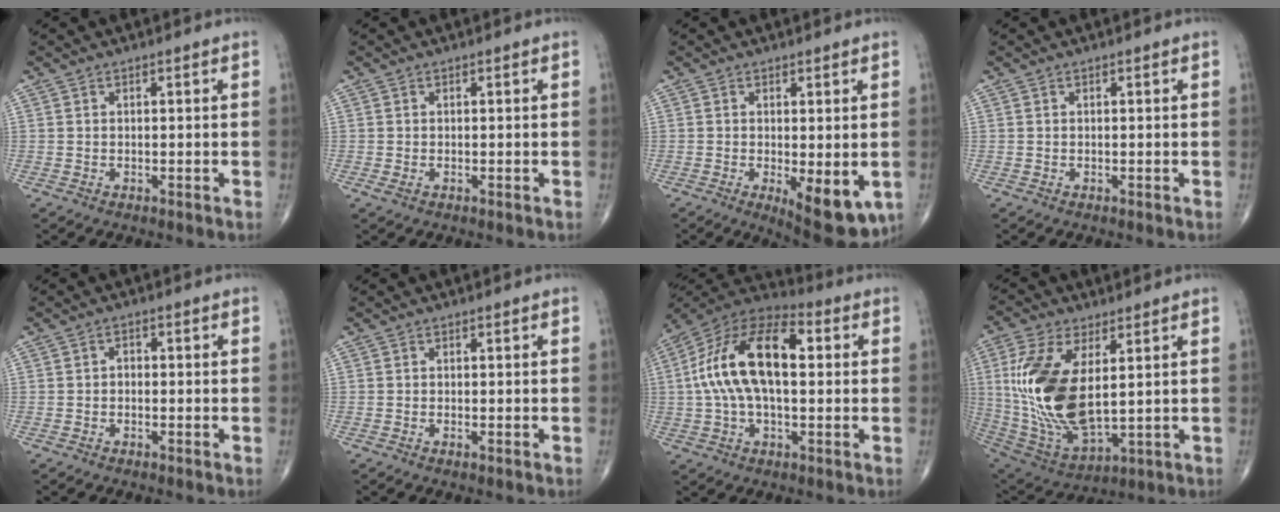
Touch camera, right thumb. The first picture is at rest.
{"total": 0.8, "force": [-0.3, 0.4, 0.7], "torque": [-0.017, -0.003, -0.005]}
{"total": 9.8, "force": [-2.5, 3.7, 8.7], "torque": [-0.109, -0.021, -0.025]}
{"total": 0.0}
{"total": 1.4, "force": [-0.5, 1.0, 0.8], "torque": [-0.003, 0.008, -0.014]}
{"total": 0.7, "force": [-0.3, 0.2, 0.6], "torque": [-0.015, -0.002, -0.007]}
{"total": 18.6, "force": [2.1, 9.6, 15.8], "torque": [-0.292, 0.036, 0.028]}
{"total": 19.9, "force": [2.8, 9.6, 17.2], "torque": [-0.354, -0.022, 0.068]}